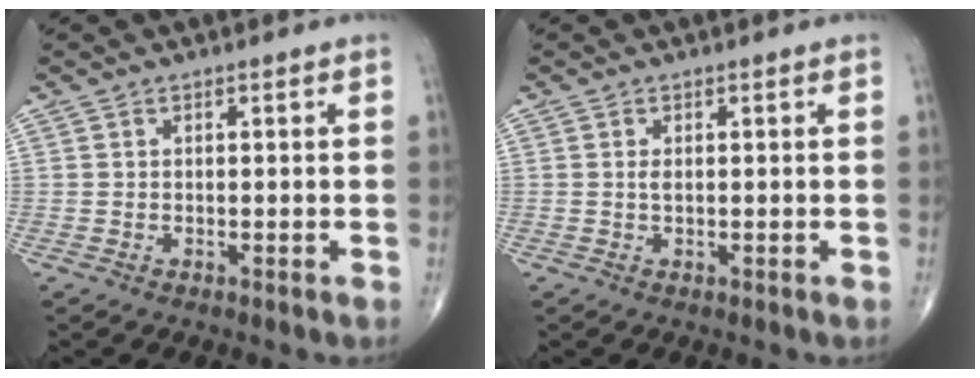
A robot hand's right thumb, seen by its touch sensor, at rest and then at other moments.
{"total": 0.7, "force": [0.1, 0.2, 0.7], "torque": [-0.014, -0.001, 0.001]}